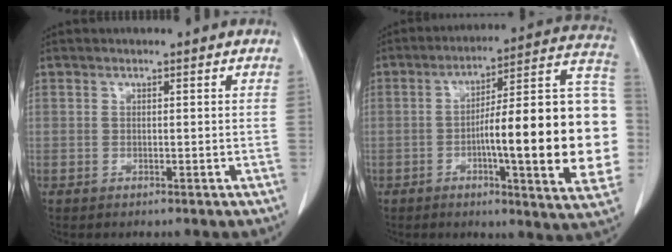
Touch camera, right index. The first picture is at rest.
{"total": 25.0, "force": [-2.9, 3.2, 24.6], "torque": [-0.259, 0.028, -0.040]}